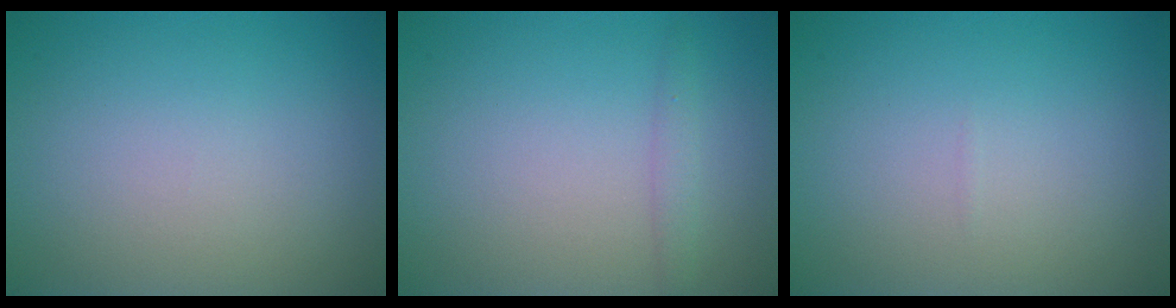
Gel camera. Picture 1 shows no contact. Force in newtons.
{"total": 1.1, "press": 1.1, "slide": 0.1}
{"total": 0.0}